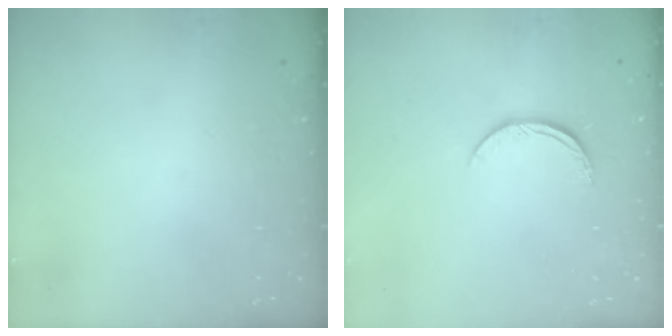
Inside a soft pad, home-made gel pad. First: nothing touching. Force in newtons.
{"total": 6.2, "press": 6.1, "slide": 0.7}